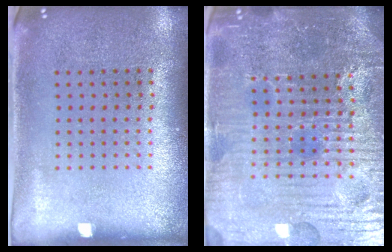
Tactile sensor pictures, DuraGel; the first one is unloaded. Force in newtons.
{"total": 6.0, "press": 5.6, "slide": 2.1}